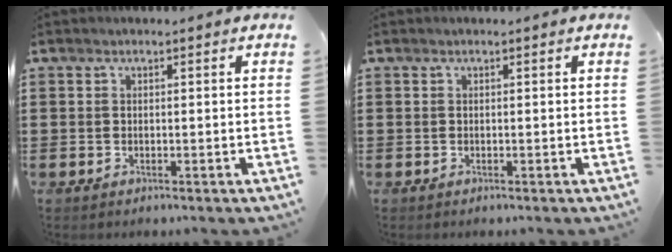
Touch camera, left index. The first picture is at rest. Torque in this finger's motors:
{"motor_torque": [0.00, 0.00, 0.06, 0.00]}